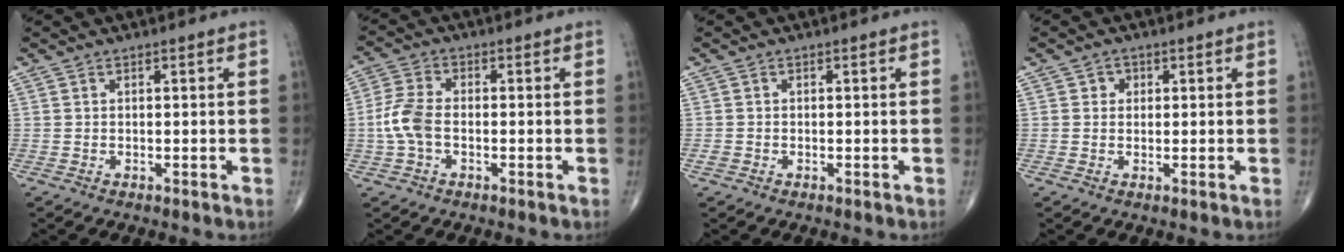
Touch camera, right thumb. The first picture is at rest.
{"total": 6.3, "force": [-1.2, 3.7, 5.0], "torque": [-0.121, 0.018, -0.030]}
{"total": 1.0, "force": [-0.5, 0.8, 0.4], "torque": [-0.011, 0.002, -0.010]}
{"total": 1.6, "force": [0.4, 1.5, 0.5], "torque": [0.003, 0.002, 0.000]}